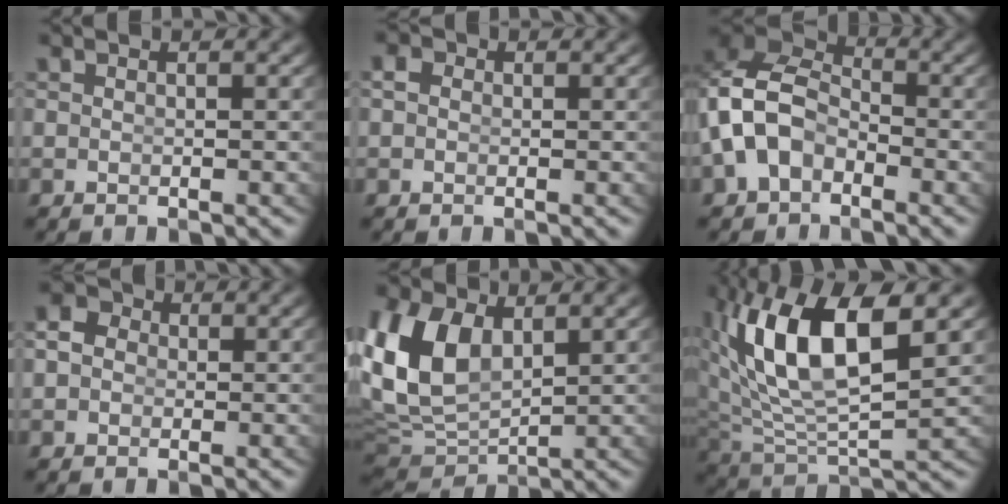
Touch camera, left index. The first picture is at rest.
{"total": 1.0, "force": [0.1, 0.8, 0.5], "torque": [-0.007, -0.008, 0.003]}
{"total": 10.4, "force": [0.0, 9.3, 4.6], "torque": [-0.134, -0.021, -0.010]}
{"total": 4.8, "force": [1.2, 4.2, 2.0], "torque": [-0.036, 0.009, 0.001]}
{"total": 10.3, "force": [1.6, 7.8, 6.5], "torque": [-0.168, -0.022, 0.040]}
{"total": 9.8, "force": [2.8, 4.2, 8.4], "torque": [-0.178, -0.008, 0.059]}